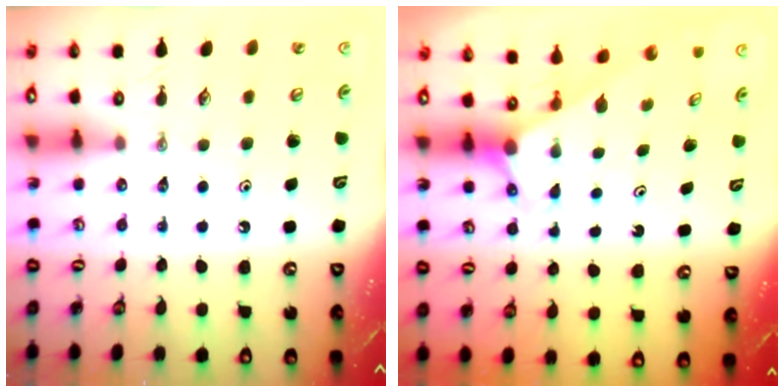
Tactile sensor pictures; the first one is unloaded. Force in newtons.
{"total": 2.9, "press": 2.9, "slide": 0.0}